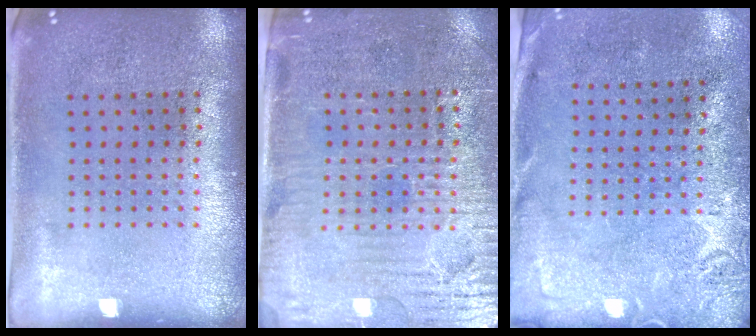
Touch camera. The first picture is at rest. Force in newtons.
{"total": 3.9, "press": 3.4, "slide": 1.8}
{"total": 2.8, "press": 2.2, "slide": 1.7}